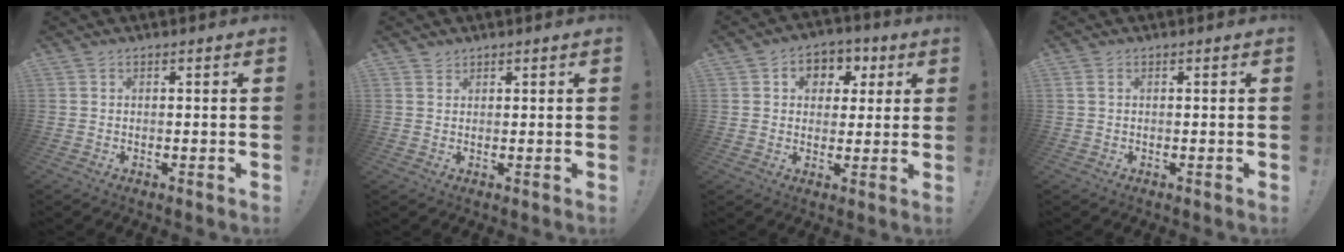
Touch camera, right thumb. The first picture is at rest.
{"total": 1.4, "force": [1.3, 0.6, 0.0], "torque": [0.008, -0.008, 0.022]}
{"total": 7.1, "force": [1.4, 6.5, 2.6], "torque": [-0.024, -0.002, 0.026]}
{"total": 0.9, "force": [0.3, 0.4, 0.7], "torque": [-0.015, 0.003, 0.006]}